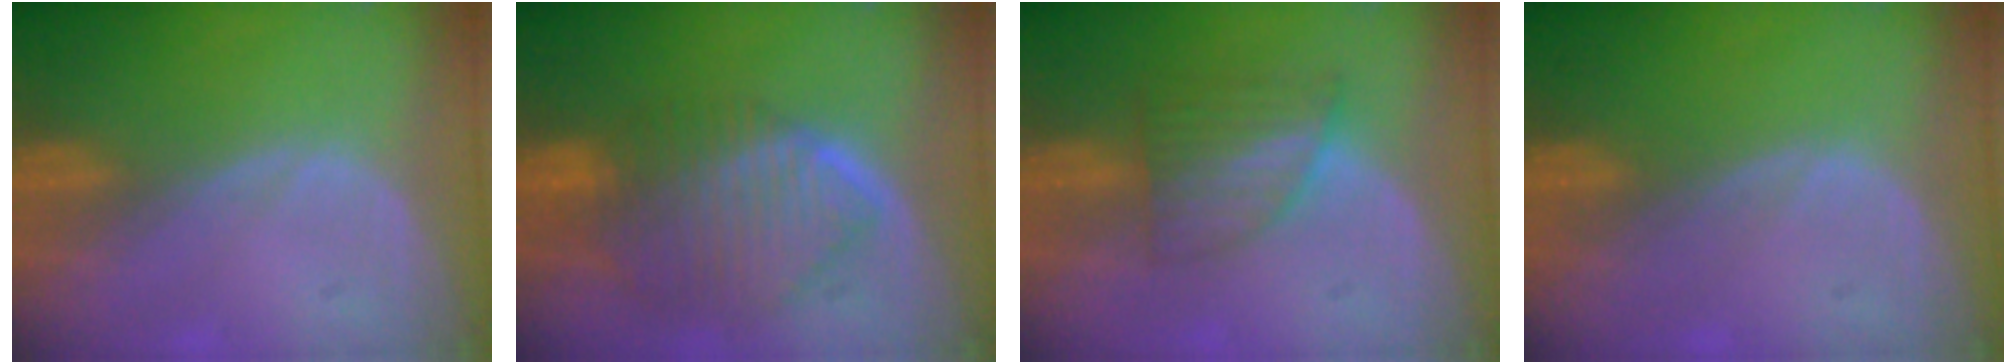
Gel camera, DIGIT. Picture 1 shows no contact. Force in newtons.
{"total": 10.1, "press": 8.6, "slide": 5.2}
{"total": 6.0, "press": 5.6, "slide": 2.2}
{"total": 0.0}